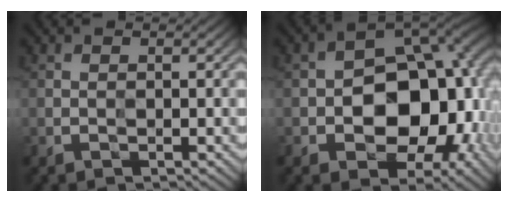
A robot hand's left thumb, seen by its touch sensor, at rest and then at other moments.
{"total": 13.1, "force": [-1.6, 9.3, 9.0], "torque": [-0.102, 0.002, -0.021]}